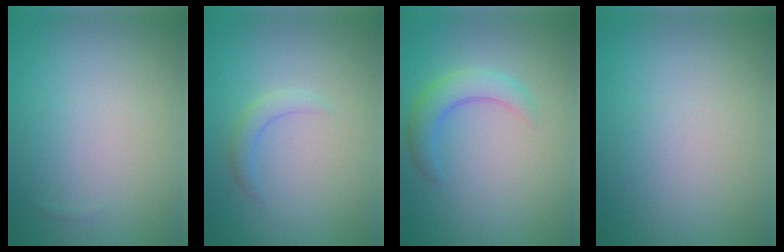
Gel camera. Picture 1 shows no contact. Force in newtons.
{"total": 1.5, "press": 1.5, "slide": 0.1}
{"total": 3.3, "press": 3.3, "slide": 0.2}
{"total": 0.0}